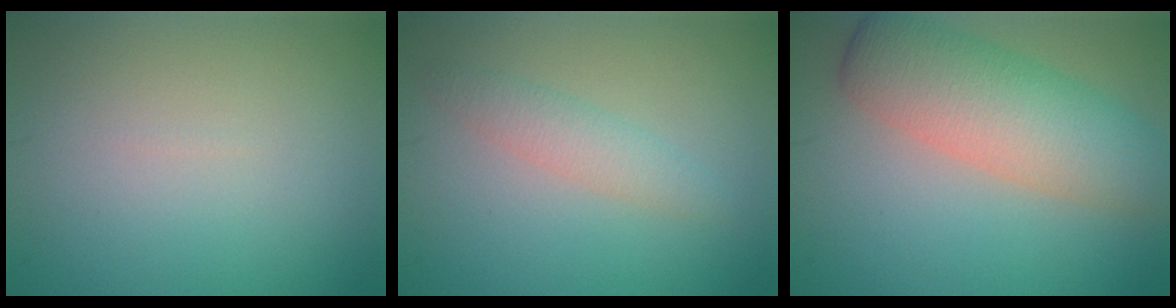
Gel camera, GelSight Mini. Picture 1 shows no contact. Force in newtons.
{"total": 2.0, "press": 2.0, "slide": 0.0}
{"total": 7.2, "press": 7.2, "slide": 0.4}